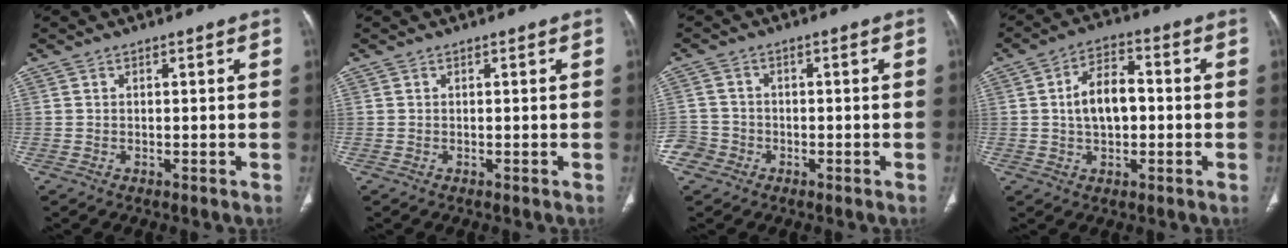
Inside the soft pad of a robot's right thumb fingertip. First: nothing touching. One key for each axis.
{"total": 0.0}
{"total": 4.5, "fx": -2.3, "fy": 3.9, "fz": 0.6, "tx": 0.002, "ty": 0.019, "tz": -0.048}
{"total": 8.5, "fx": 0.0, "fy": 5.0, "fz": 6.8, "tx": -0.105, "ty": 0.021, "tz": -0.006}